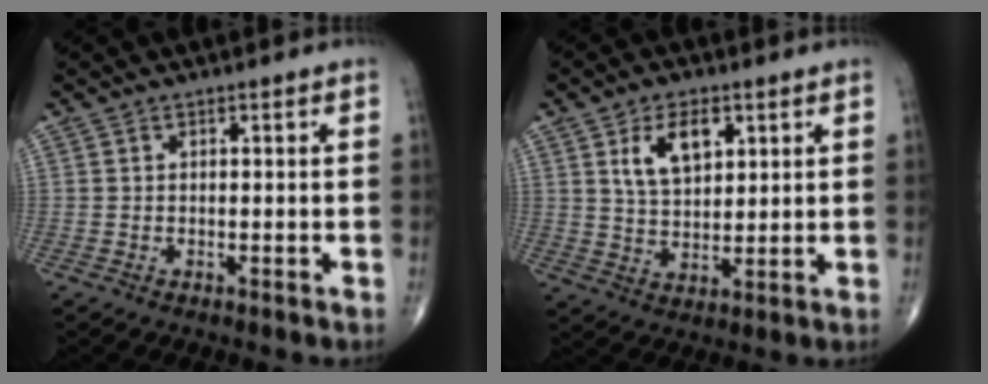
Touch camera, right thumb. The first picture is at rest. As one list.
[{"total": 8.8, "force": [3.6, 4.9, 6.3], "torque": [-0.092, -0.016, 0.069]}]